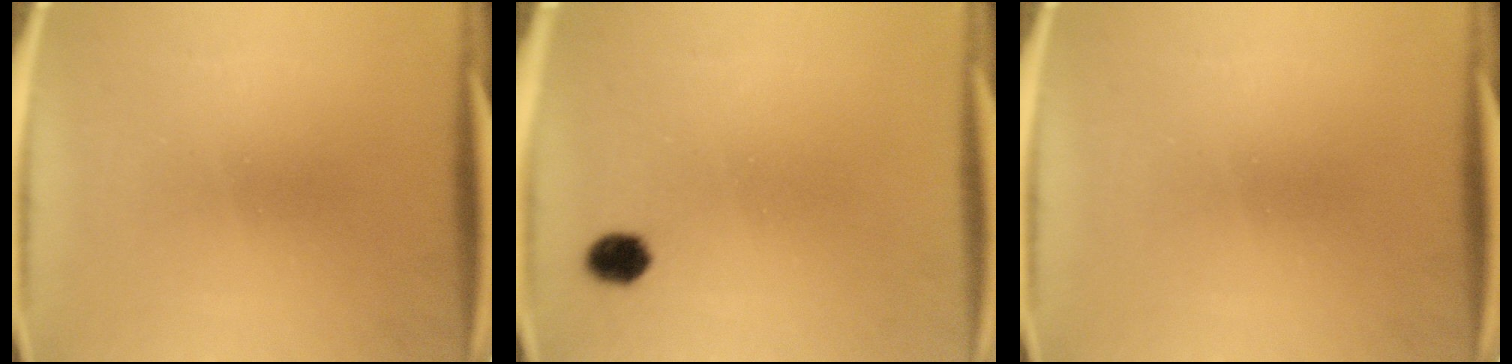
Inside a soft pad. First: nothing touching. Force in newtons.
{"total": 3.3}
{"total": 0.0}